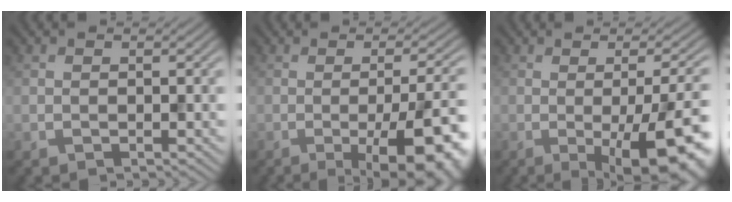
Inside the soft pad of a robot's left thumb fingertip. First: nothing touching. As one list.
[{"total": 12.7, "force": [-4.1, 3.8, 11.4], "torque": [-0.123, -0.001, -0.058]}, {"total": 13.0, "force": [-3.1, 3.9, 12.0], "torque": [-0.131, -0.004, -0.040]}]